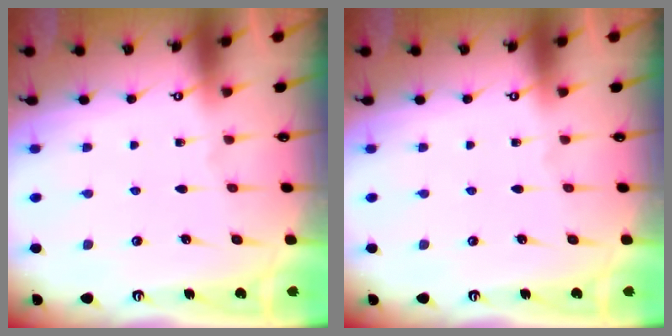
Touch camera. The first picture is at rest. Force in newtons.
{"total": 0.0}